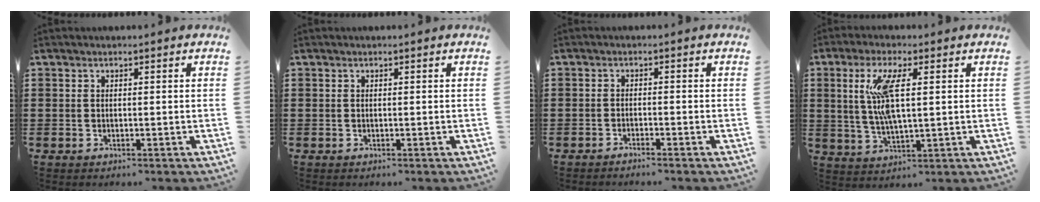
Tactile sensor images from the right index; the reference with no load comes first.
{"total": 0.0}
{"total": 1.3, "force": [-1.3, -0.1, 0.2], "torque": [-0.005, 0.002, -0.025]}
{"total": 8.2, "force": [1.9, 2.2, 7.6], "torque": [-0.174, -0.001, 0.023]}